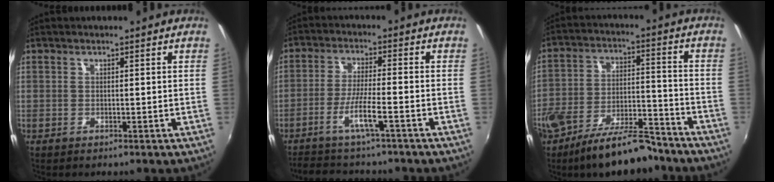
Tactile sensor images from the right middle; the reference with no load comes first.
{"total": 9.2, "force": [-7.3, 0.8, 5.5], "torque": [-0.119, -0.012, -0.125]}
{"total": 14.6, "force": [-10.7, 5.2, 8.4], "torque": [-0.158, -0.005, -0.170]}